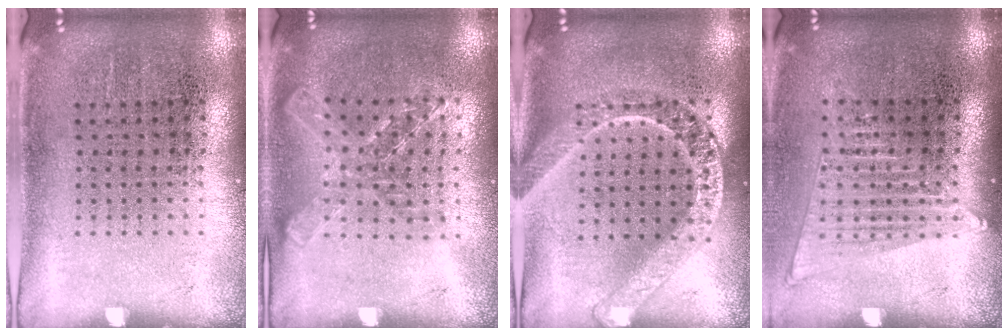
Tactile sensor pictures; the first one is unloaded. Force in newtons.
{"total": 1.4, "press": 1.3, "slide": 0.4}
{"total": 1.8, "press": 1.8, "slide": 0.2}
{"total": 1.5, "press": 1.4, "slide": 0.7}